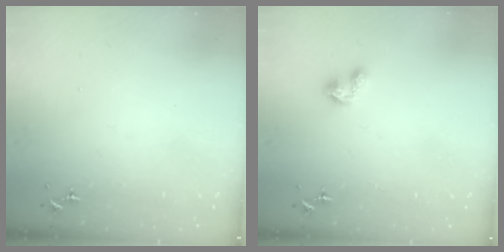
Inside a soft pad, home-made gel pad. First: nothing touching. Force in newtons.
{"total": 3.3, "press": 3.2, "slide": 0.4}